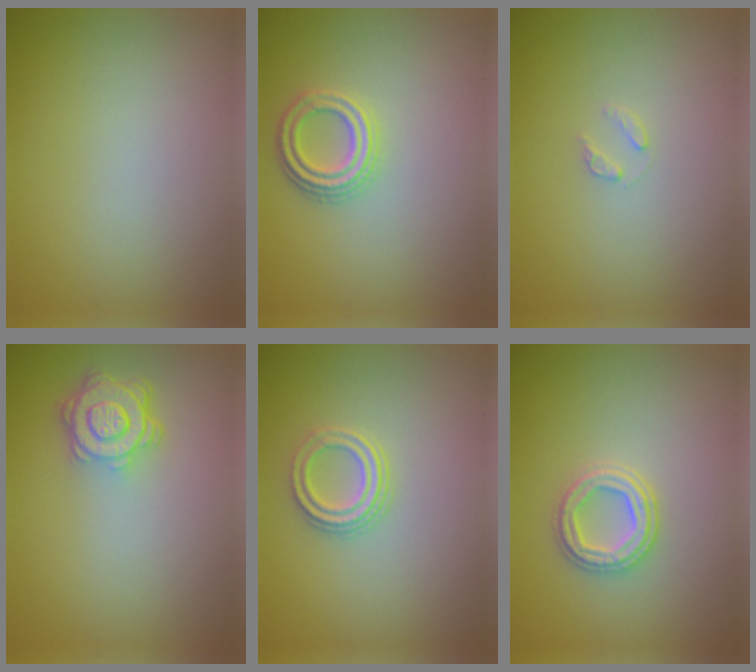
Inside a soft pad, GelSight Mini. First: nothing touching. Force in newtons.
{"total": 2.7, "press": 2.6, "slide": 0.8}
{"total": 0.9, "press": 0.9, "slide": 0.2}
{"total": 4.4, "press": 3.5, "slide": 2.6}
{"total": 2.5, "press": 2.2, "slide": 1.2}
{"total": 2.8, "press": 2.7, "slide": 0.8}